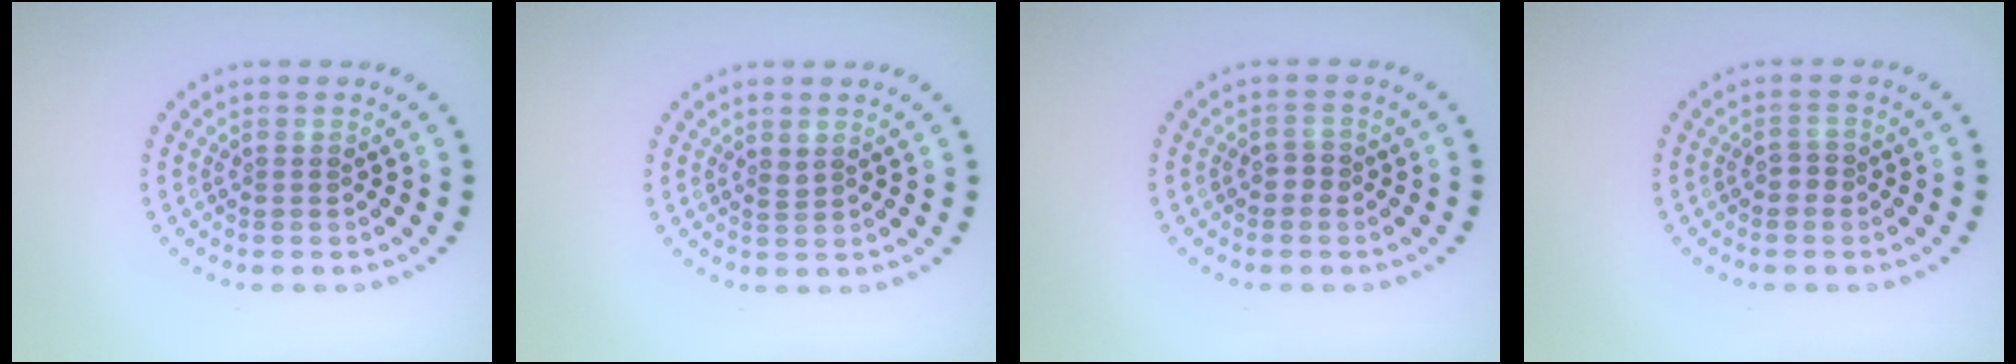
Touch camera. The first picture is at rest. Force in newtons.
{"total": 0.6, "press": 0.5, "slide": 0.3}
{"total": 1.0, "press": 0.9, "slide": 0.5}
{"total": 1.0, "press": 0.9, "slide": 0.5}